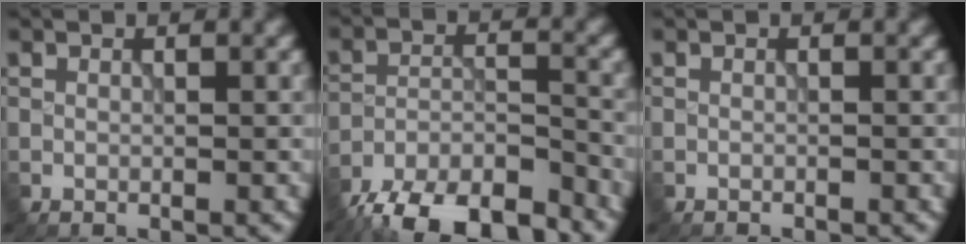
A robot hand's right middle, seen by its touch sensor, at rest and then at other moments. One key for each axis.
{"total": 10.6, "fx": -9.0, "fy": 3.1, "fz": 4.6, "tx": -0.069, "ty": -0.015, "tz": -0.149}
{"total": 0.8, "fx": -0.8, "fy": 0.0, "fz": 0.0, "tx": 0.004, "ty": -0.003, "tz": -0.014}